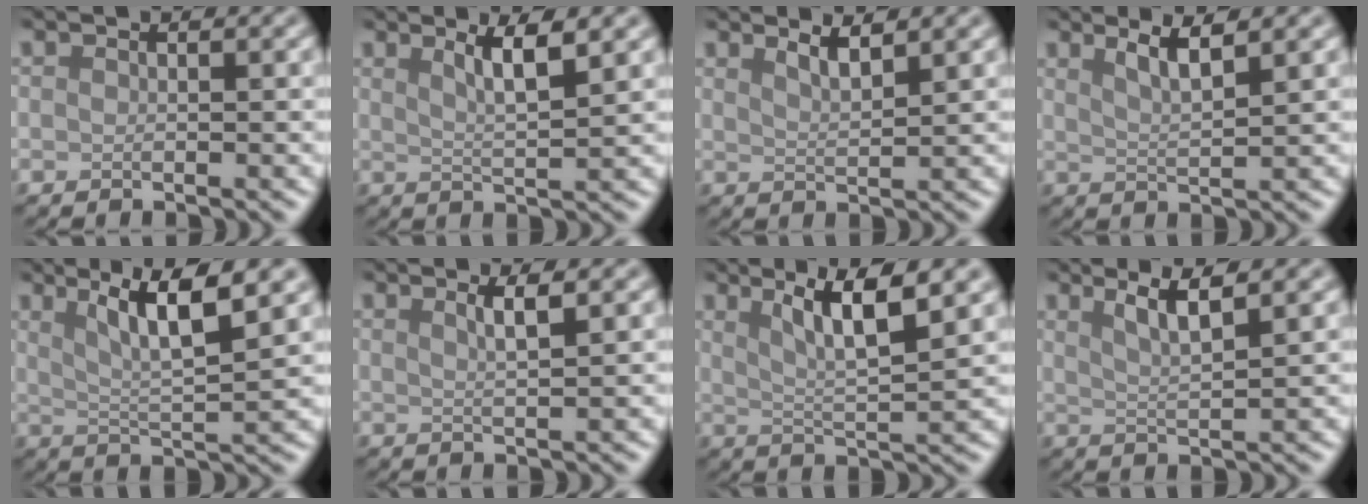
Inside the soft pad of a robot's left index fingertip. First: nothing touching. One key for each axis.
{"total": 3.2, "fx": 1.5, "fy": 0.5, "fz": 2.8, "tx": -0.048, "ty": -0.003, "tz": 0.032}
{"total": 1.8, "fx": 1.3, "fy": 0.3, "fz": 1.2, "tx": -0.016, "ty": -0.001, "tz": 0.026}
{"total": 2.6, "fx": 1.6, "fy": 0.3, "fz": 2.0, "tx": -0.032, "ty": -0.001, "tz": 0.034}
{"total": 6.4, "fx": 2.9, "fy": 1.0, "fz": 5.6, "tx": -0.092, "ty": 0.000, "tz": 0.057}
{"total": 1.9, "fx": 0.7, "fy": 0.4, "fz": 1.7, "tx": -0.024, "ty": 0.002, "tz": 0.013}
{"total": 5.7, "fx": 2.7, "fy": 0.9, "fz": 5.0, "tx": -0.083, "ty": -0.002, "tz": 0.053}
{"total": 2.9, "fx": 1.7, "fy": 0.3, "fz": 2.4, "tx": -0.040, "ty": -0.001, "tz": 0.036}